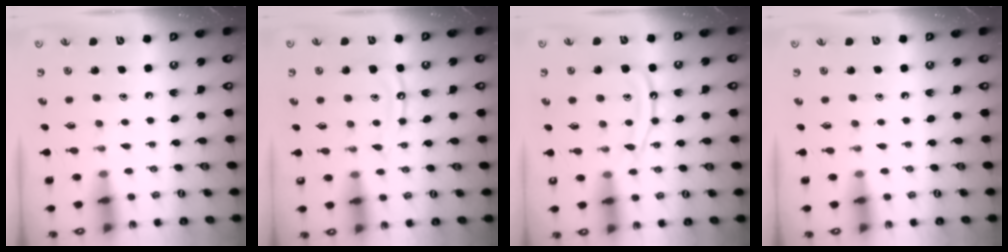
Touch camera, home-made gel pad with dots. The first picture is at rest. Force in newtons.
{"total": 9.1, "press": 9.1, "slide": 0.9}
{"total": 11.0, "press": 11.0, "slide": 0.7}
{"total": 0.0}